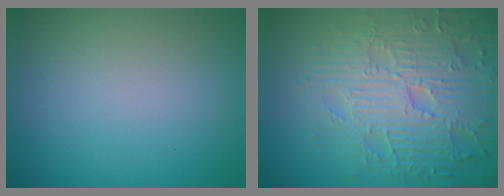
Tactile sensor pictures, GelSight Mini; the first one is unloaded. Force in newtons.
{"total": 7.9, "press": 6.1, "slide": 5.1}